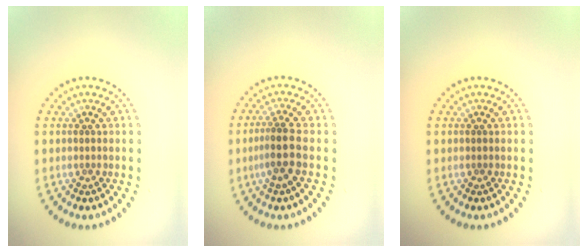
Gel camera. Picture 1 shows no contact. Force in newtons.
{"total": 2.8, "press": 2.2, "slide": 1.8}
{"total": 0.0}